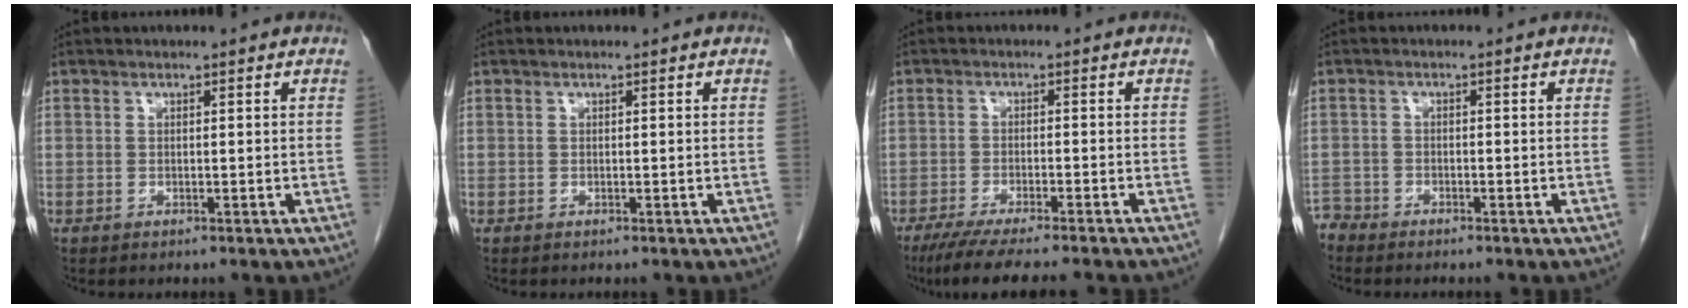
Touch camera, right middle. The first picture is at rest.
{"total": 0.0}
{"total": 10.8, "force": [-9.1, 0.2, 5.8], "torque": [-0.075, -0.025, -0.139]}
{"total": 2.4, "force": [-2.3, 0.6, -0.4], "torque": [0.008, -0.005, -0.047]}